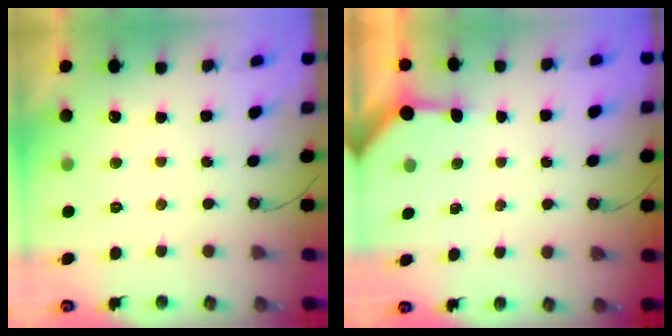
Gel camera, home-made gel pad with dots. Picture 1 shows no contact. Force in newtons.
{"total": 3.3, "press": 3.3, "slide": 0.3}